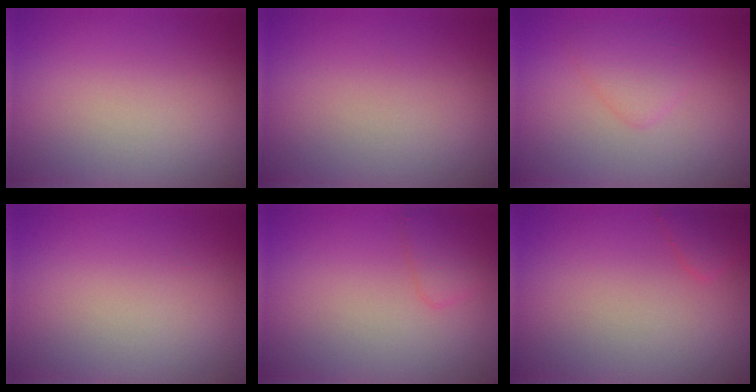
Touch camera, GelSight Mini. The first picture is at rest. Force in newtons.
{"total": 0.0}
{"total": 1.8, "press": 1.8, "slide": 0.1}
{"total": 0.0}
{"total": 1.6, "press": 1.6, "slide": 0.1}
{"total": 1.5, "press": 1.5, "slide": 0.1}